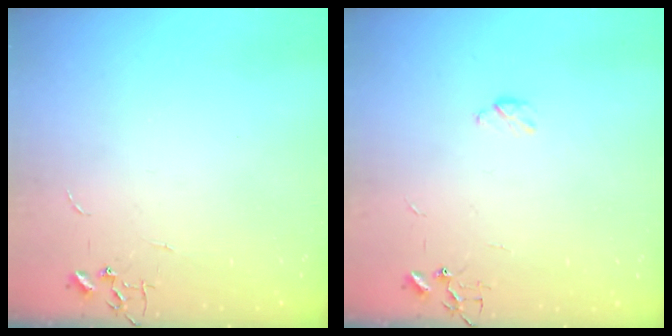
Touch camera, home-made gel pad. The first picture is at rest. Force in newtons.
{"total": 3.4, "press": 3.3, "slide": 0.4}